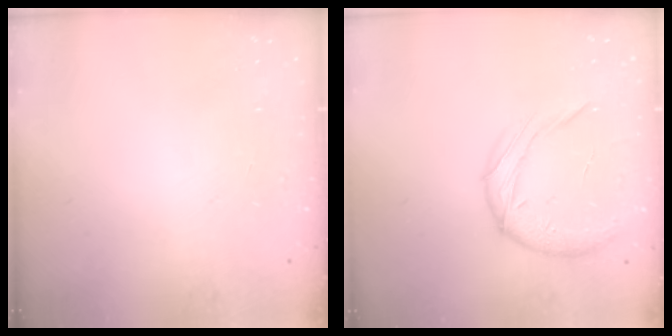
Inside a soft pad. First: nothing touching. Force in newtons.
{"total": 10.8, "press": 10.8, "slide": 0.4}